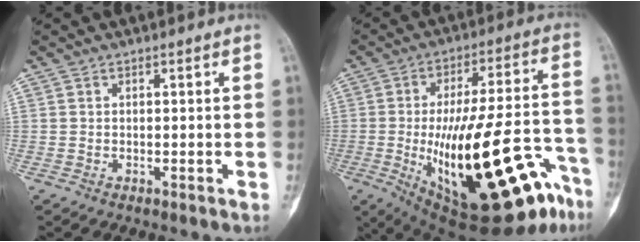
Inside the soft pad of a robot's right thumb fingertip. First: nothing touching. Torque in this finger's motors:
{"motor_torque": [0.88, 1.08, 2.41, -0.36, 0.80]}